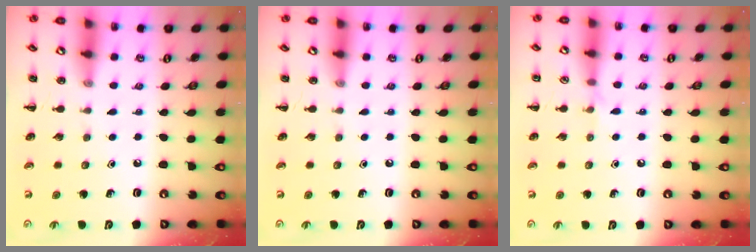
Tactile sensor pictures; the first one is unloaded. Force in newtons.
{"total": 0.0}
{"total": 4.1, "press": 3.9, "slide": 1.5}